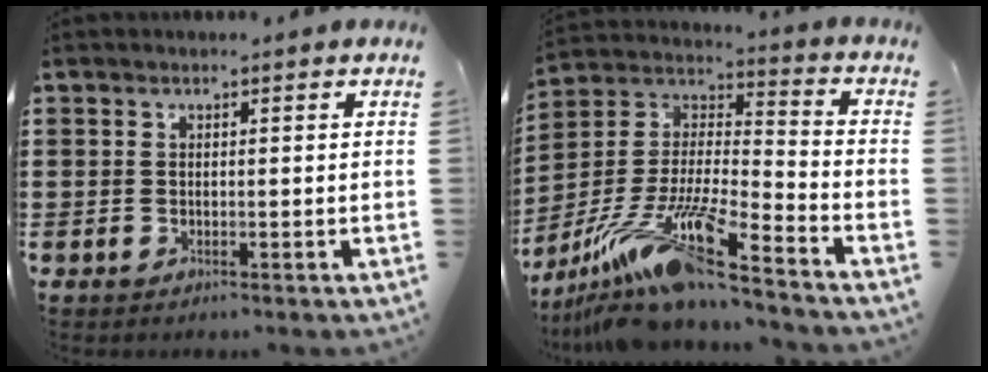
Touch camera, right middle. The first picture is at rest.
{"total": 16.0, "force": [-12.2, 0.8, 10.3], "torque": [-0.214, 0.000, -0.232]}